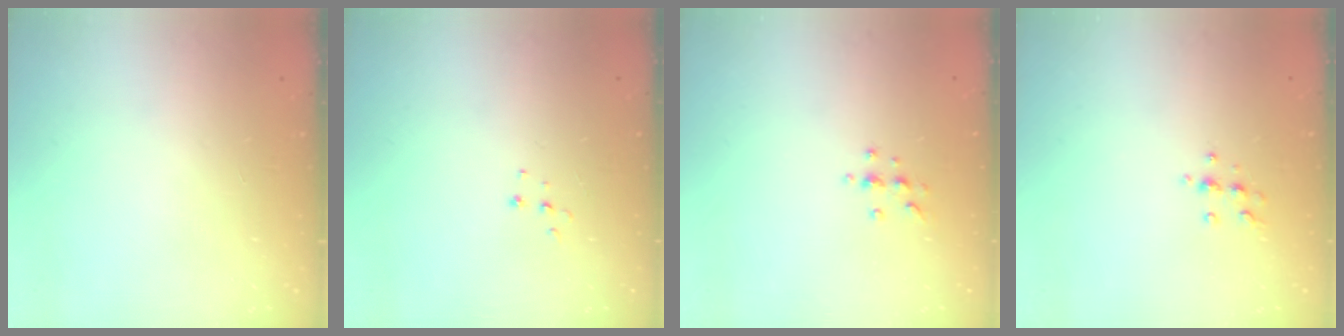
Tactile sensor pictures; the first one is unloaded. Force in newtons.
{"total": 4.9, "press": 4.9, "slide": 0.7}
{"total": 4.7, "press": 4.7, "slide": 0.6}
{"total": 6.2, "press": 6.2, "slide": 0.9}